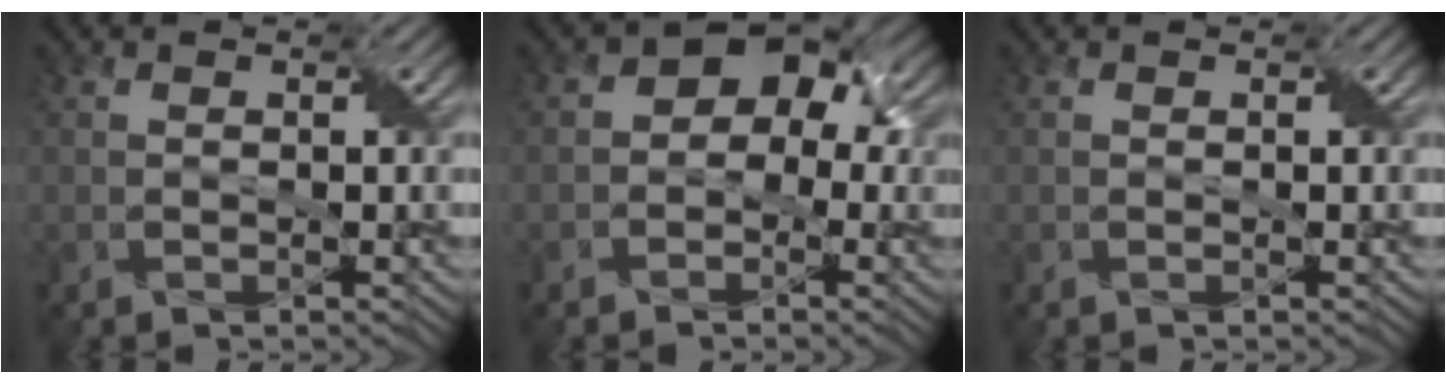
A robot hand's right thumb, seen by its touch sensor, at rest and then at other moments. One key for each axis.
{"total": 5.6, "fx": 0.1, "fy": 4.1, "fz": 3.8, "tx": -0.045, "ty": 0.012, "tz": -0.009}
{"total": 0.0}